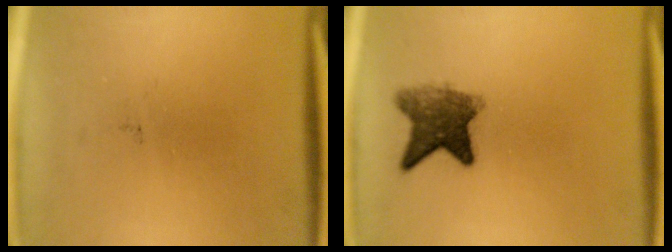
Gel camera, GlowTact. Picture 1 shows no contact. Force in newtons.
{"total": 6.5}